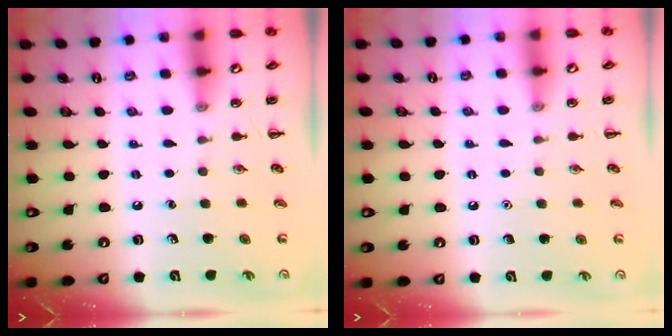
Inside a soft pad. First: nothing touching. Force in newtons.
{"total": 1.6, "press": 1.6, "slide": 0.1}